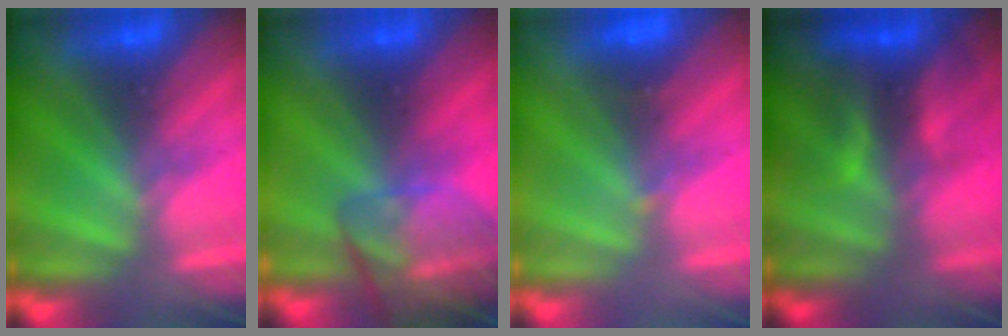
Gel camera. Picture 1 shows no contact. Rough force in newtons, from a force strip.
{"total": 8.7}
{"total": 1.5}
{"total": 8.0}